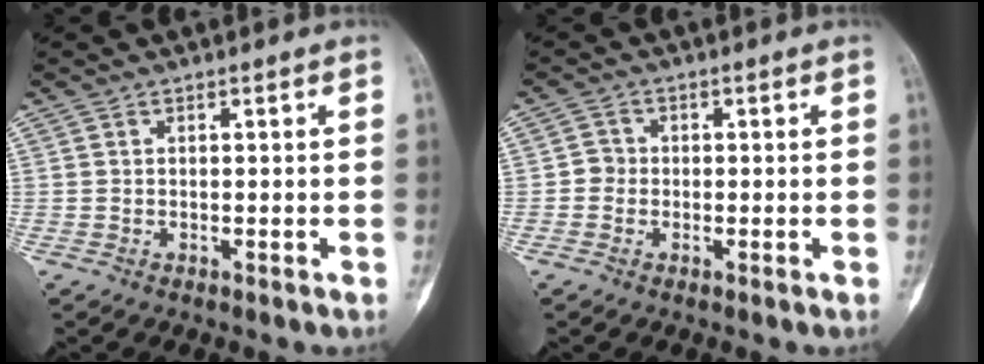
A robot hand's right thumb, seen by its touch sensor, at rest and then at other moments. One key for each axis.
{"total": 2.3, "fx": -0.5, "fy": 2.1, "fz": 0.6, "tx": 0.002, "ty": 0.009, "tz": -0.016}